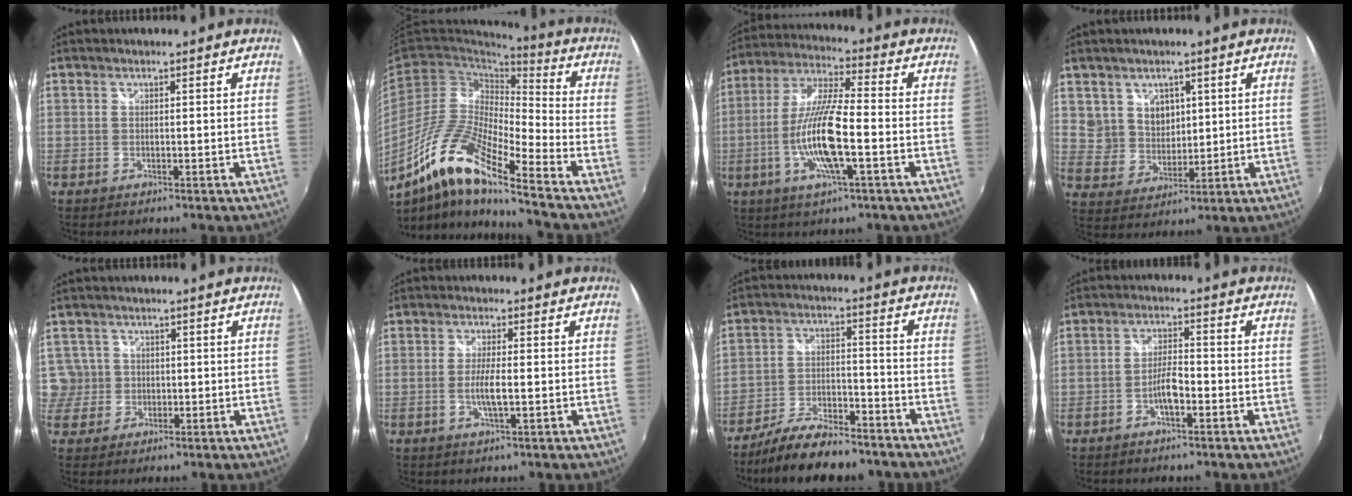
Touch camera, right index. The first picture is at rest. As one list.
[{"total": 16.3, "force": [-10.1, 2.6, 12.5], "torque": [-0.237, -0.014, -0.206]}, {"total": 13.9, "force": [-3.7, 2.1, 13.2], "torque": [-0.266, -0.007, -0.072]}, {"total": 7.4, "force": [3.7, 6.2, 1.9], "torque": [-0.029, 0.006, 0.082]}, {"total": 4.7, "force": [0.5, 4.6, 0.3], "torque": [0.010, 0.009, 0.010]}, {"total": 4.1, "force": [-0.8, 0.5, 4.0], "torque": [-0.075, -0.007, -0.015]}, {"total": 15.7, "force": [-12.9, 4.7, 7.6], "torque": [-0.156, -0.011, -0.202]}, {"total": 4.0, "force": [-2.0, 1.0, 3.3], "torque": [-0.069, 0.007, -0.036]}]